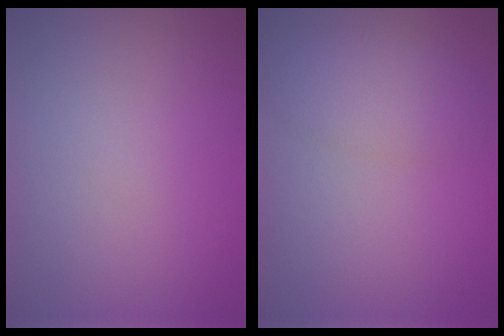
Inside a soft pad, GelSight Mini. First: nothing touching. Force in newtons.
{"total": 3.0, "press": 3.0, "slide": 0.1}